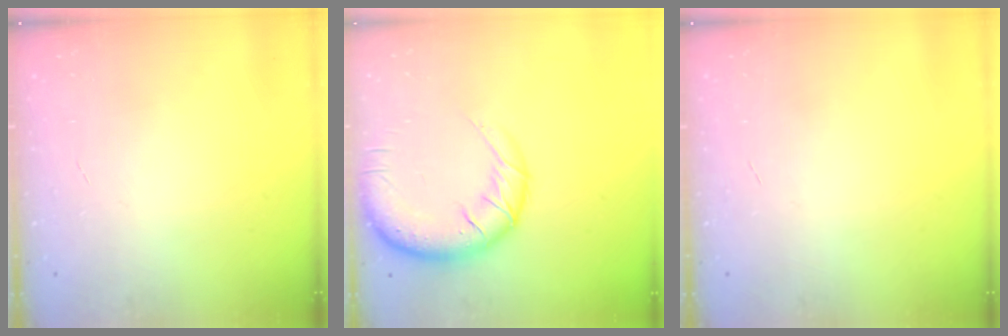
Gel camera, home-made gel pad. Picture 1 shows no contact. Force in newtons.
{"total": 16.2, "press": 15.8, "slide": 3.9}
{"total": 0.0}